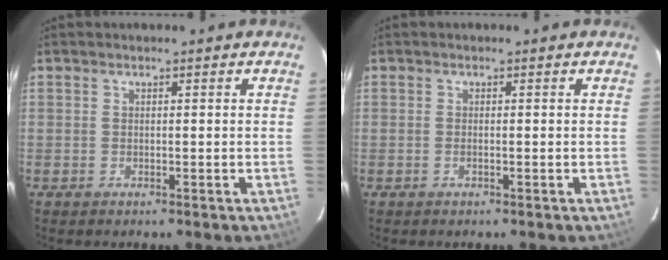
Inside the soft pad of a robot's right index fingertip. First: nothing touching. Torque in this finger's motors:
{"motor_torque": [-0.07, -0.02, -0.03, 0.00]}